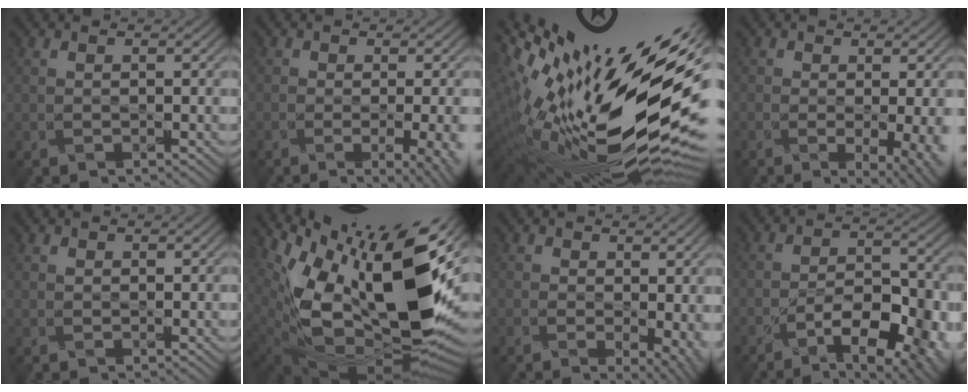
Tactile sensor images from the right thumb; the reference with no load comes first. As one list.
[{"total": 7.9, "force": [-2.4, 3.2, 6.8], "torque": [-0.064, -0.009, -0.019]}, {"total": 18.4, "force": [1.1, 7.1, 16.9], "torque": [-0.294, -0.023, 0.025]}, {"total": 8.4, "force": [-1.9, 3.7, 7.3], "torque": [-0.065, -0.006, -0.010]}, {"total": 0.6, "force": [0.5, 0.4, -0.1], "torque": [0.003, -0.004, 0.013]}, {"total": 18.7, "force": [3.0, 9.8, 15.7], "torque": [-0.269, -0.022, 0.066]}, {"total": 5.9, "force": [-0.8, 3.1, 5.0], "torque": [-0.068, -0.018, 0.004]}, {"total": 11.9, "force": [-7.5, 4.7, 8.0], "torque": [-0.115, -0.005, -0.110]}]